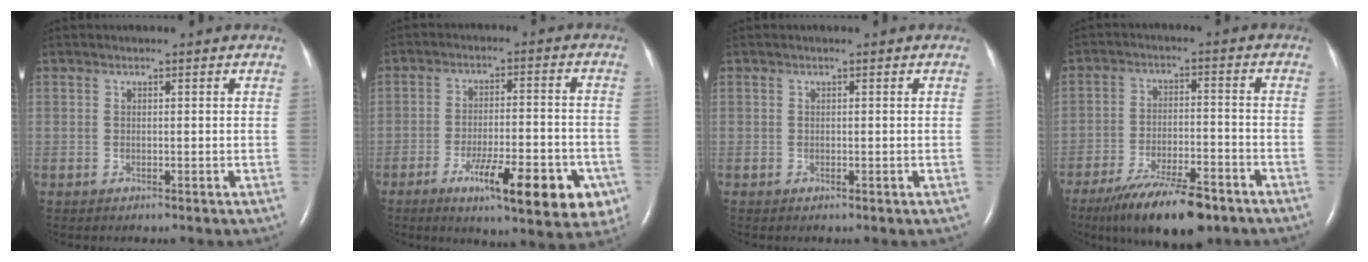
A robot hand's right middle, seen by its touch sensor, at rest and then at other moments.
{"total": 14.9, "force": [-7.2, 3.5, 12.5], "torque": [-0.136, 0.000, -0.094]}
{"total": 0.0}
{"total": 12.9, "force": [-9.3, 3.3, 8.3], "torque": [-0.142, -0.019, -0.157]}